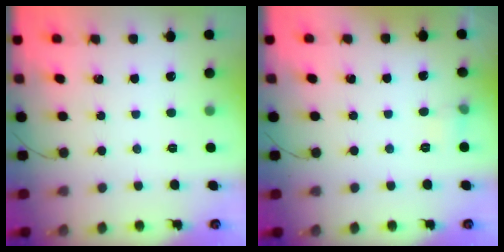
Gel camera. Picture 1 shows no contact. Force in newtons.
{"total": 4.6, "press": 4.4, "slide": 1.4}